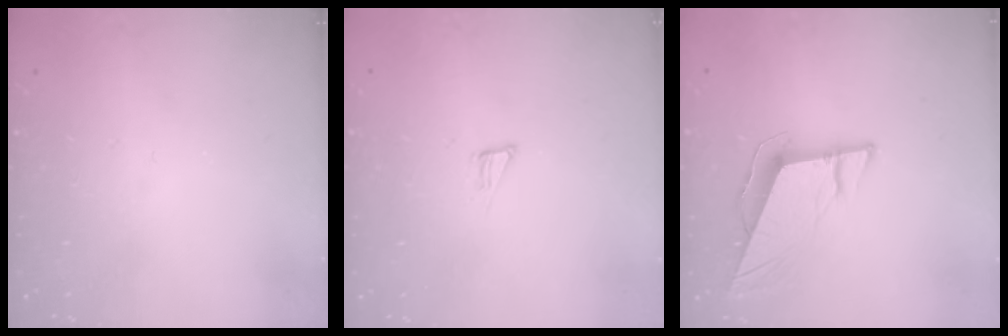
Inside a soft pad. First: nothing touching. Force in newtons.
{"total": 3.4, "press": 3.4, "slide": 0.3}
{"total": 9.3, "press": 9.2, "slide": 1.3}